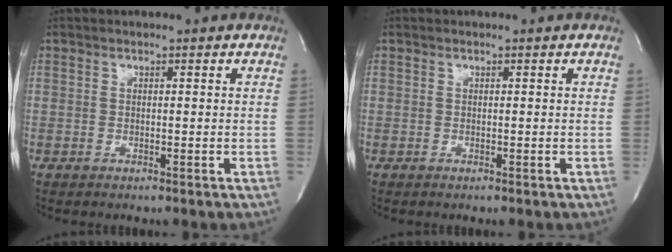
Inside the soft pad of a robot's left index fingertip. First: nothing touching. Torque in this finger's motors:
{"motor_torque": [0.00, 0.00, 0.01, 0.00]}